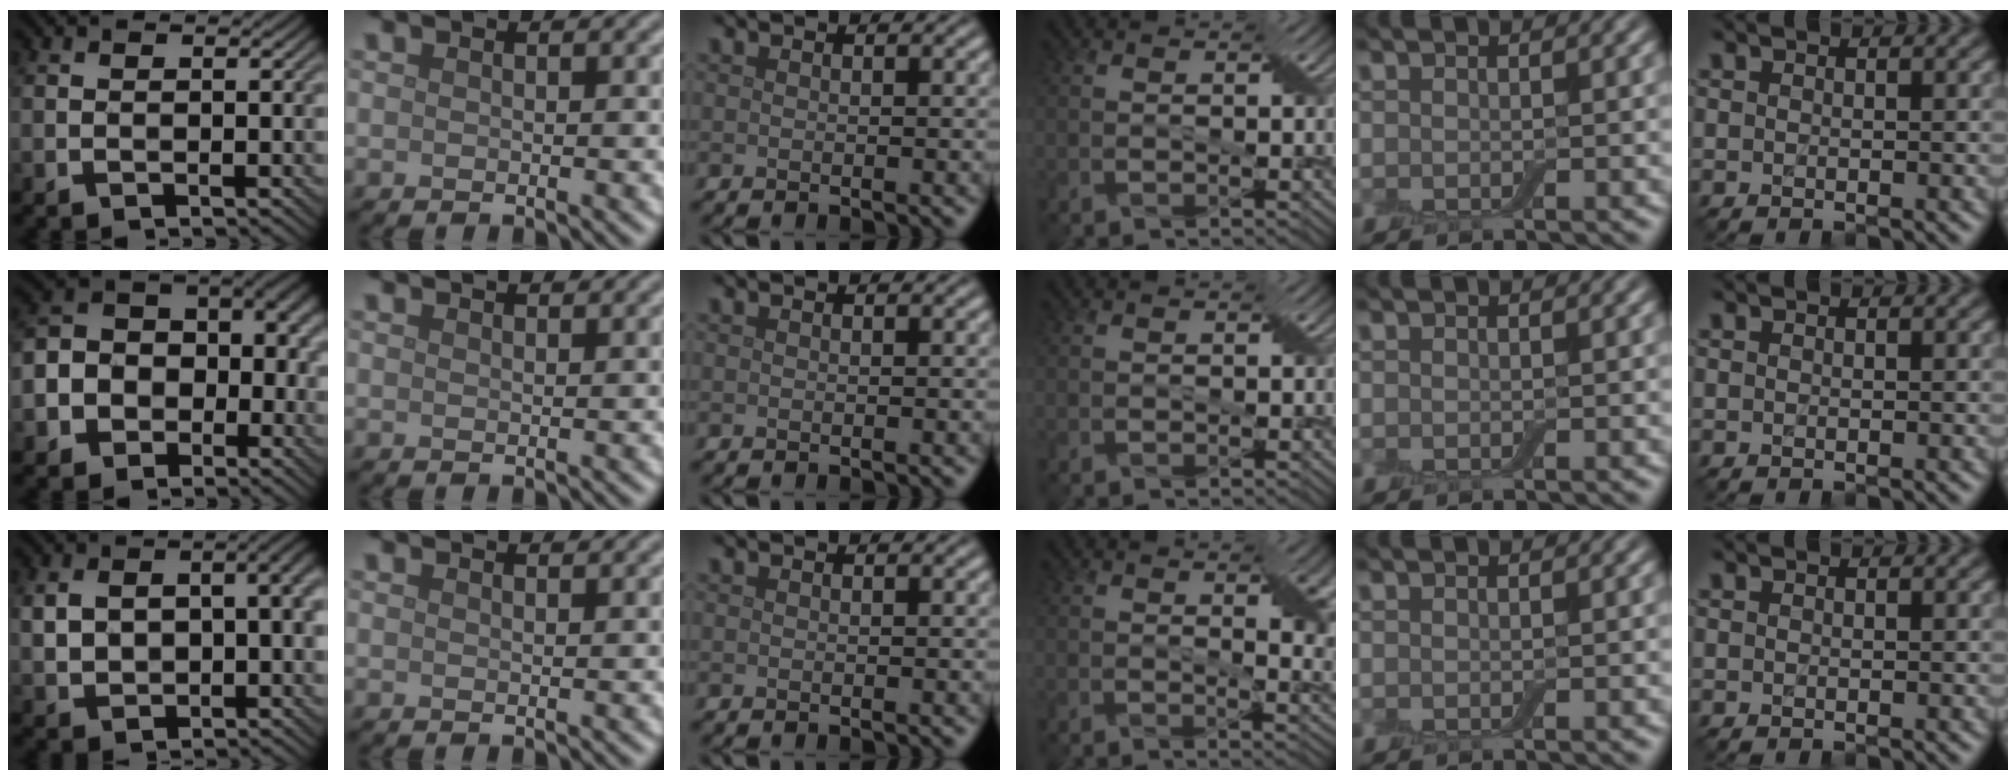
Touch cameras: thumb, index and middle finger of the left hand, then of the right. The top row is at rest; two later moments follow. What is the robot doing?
{"motion": "insert", "object": "backpack"}